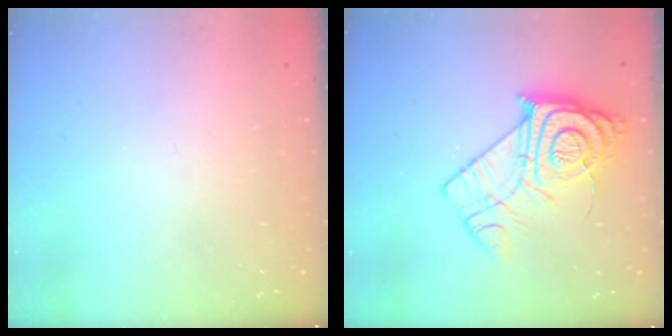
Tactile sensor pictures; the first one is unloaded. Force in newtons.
{"total": 14.6, "press": 14.5, "slide": 1.4}